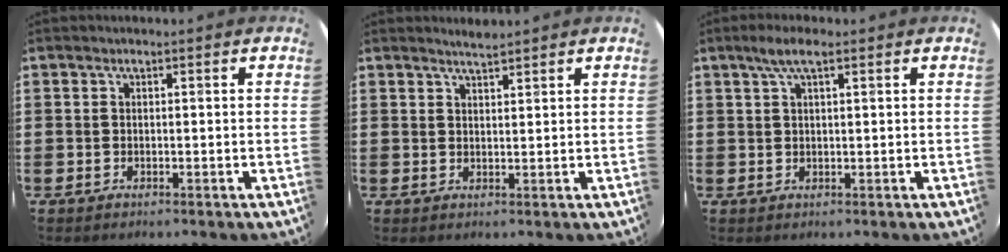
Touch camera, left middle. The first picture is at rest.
{"total": 1.9, "force": [1.8, -0.1, 0.2], "torque": [-0.004, 0.001, 0.035]}
{"total": 3.2, "force": [1.9, 0.7, 2.5], "torque": [-0.051, 0.009, 0.032]}